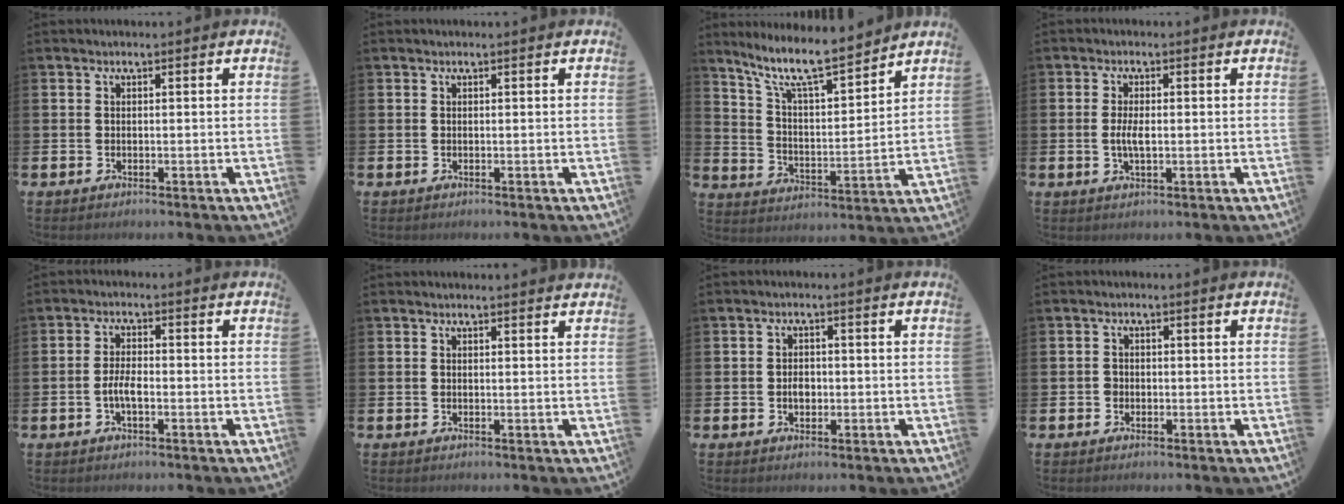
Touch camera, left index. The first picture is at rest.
{"total": 0.0}
{"total": 10.0, "force": [8.7, 1.4, 4.6], "torque": [-0.111, -0.055, 0.150]}
{"total": 2.9, "force": [-0.1, 1.1, 2.7], "torque": [-0.046, 0.001, -0.004]}
{"total": 3.0, "force": [-0.9, 1.2, 2.6], "torque": [-0.051, 0.000, -0.020]}
{"total": 0.8, "force": [0.7, 0.0, 0.1], "torque": [0.009, -0.005, 0.012]}
{"total": 2.2, "force": [-0.3, 1.6, 1.4], "torque": [-0.008, -0.002, -0.012]}
{"total": 1.2, "force": [-0.4, 1.1, 0.3], "torque": [-0.004, 0.005, -0.011]}